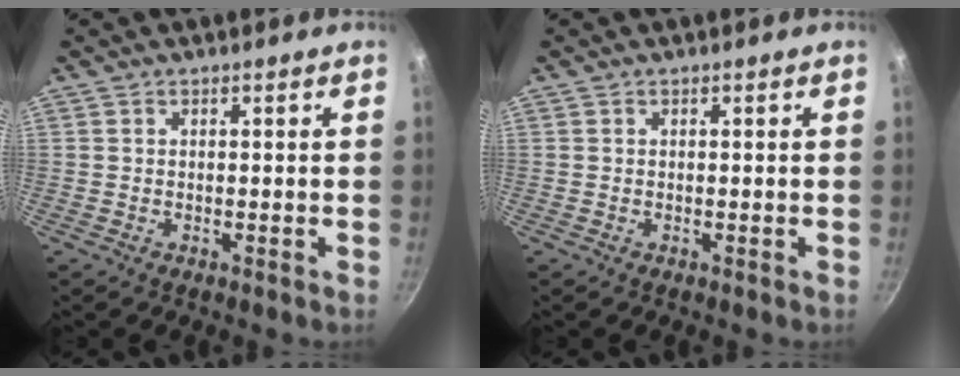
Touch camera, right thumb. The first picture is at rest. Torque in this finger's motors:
{"motor_torque": [0.05, 0.05, 0.00, 0.00, 0.01]}